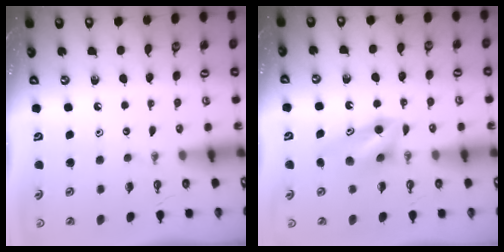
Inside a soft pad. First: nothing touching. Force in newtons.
{"total": 8.3, "press": 8.2, "slide": 1.3}